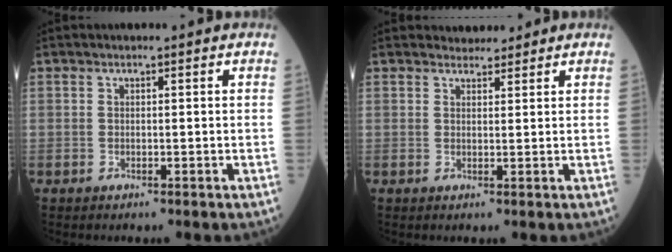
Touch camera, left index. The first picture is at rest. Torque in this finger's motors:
{"motor_torque": [-0.04, 0.04, -0.01, -0.01]}